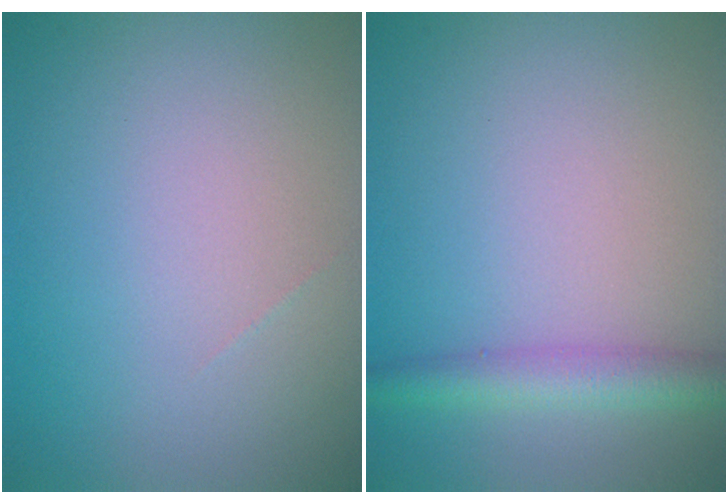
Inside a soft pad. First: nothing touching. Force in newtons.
{"total": 3.1, "press": 3.1, "slide": 0.1}